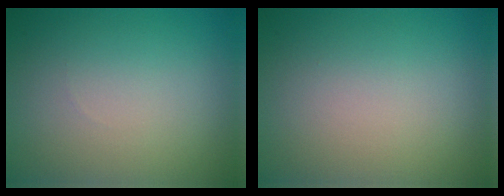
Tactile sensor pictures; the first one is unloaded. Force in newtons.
{"total": 0.0}